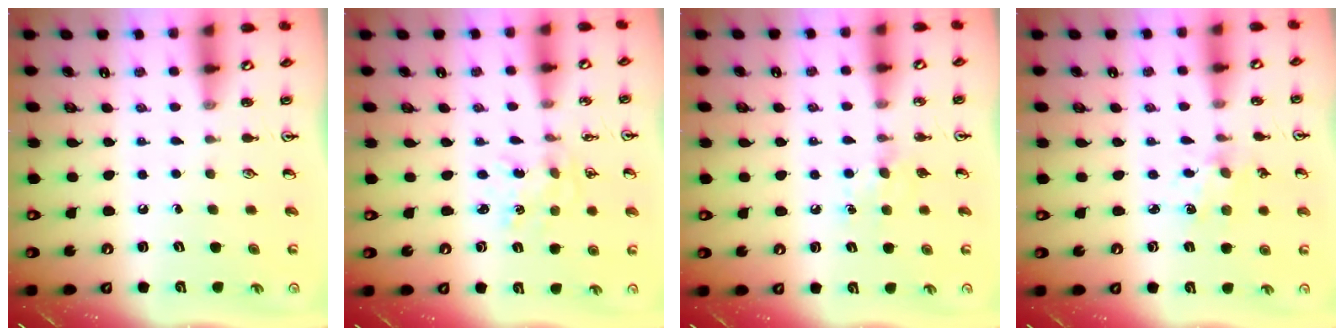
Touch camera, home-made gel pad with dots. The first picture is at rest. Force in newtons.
{"total": 1.5, "press": 1.4, "slide": 0.4}
{"total": 5.7, "press": 5.7, "slide": 0.6}
{"total": 2.3, "press": 2.3, "slide": 0.4}